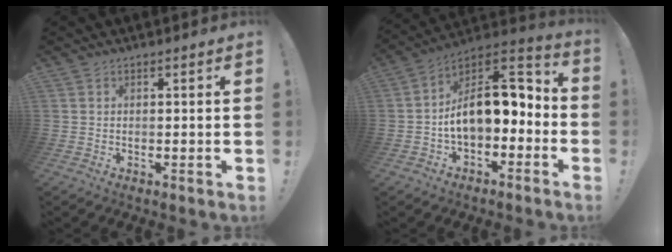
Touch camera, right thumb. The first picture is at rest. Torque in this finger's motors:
{"motor_torque": [1.27, 0.71, 0.21, -0.08, 0.19]}